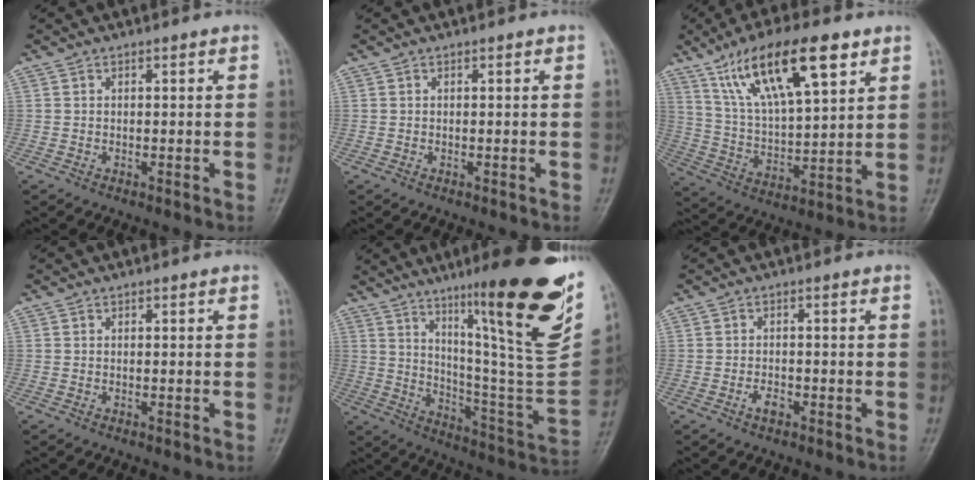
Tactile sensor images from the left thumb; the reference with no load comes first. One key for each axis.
{"total": 0.0}
{"total": 18.6, "fx": 10.2, "fy": 6.1, "fz": 14.4, "tx": -0.232, "ty": -0.025, "tz": 0.189}
{"total": 0.0}
{"total": 29.3, "fx": 16.1, "fy": 4.3, "fz": 24.1, "tx": -0.317, "ty": -0.069, "tz": 0.259}
{"total": 2.1, "fx": -1.1, "fy": 1.1, "fz": 1.4, "tx": -0.024, "ty": 0.007, "tz": -0.020}